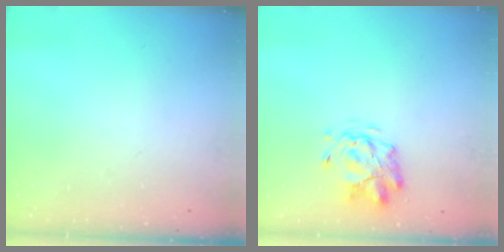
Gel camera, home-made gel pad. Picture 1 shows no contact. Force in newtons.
{"total": 2.8, "press": 2.4, "slide": 1.4}